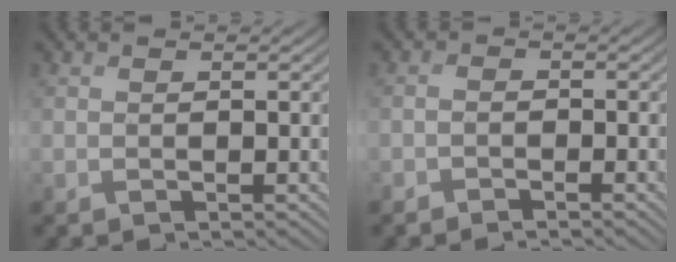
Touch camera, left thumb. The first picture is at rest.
{"total": 1.1, "force": [-1.0, 0.4, 0.3], "torque": [-0.005, 0.001, -0.024]}